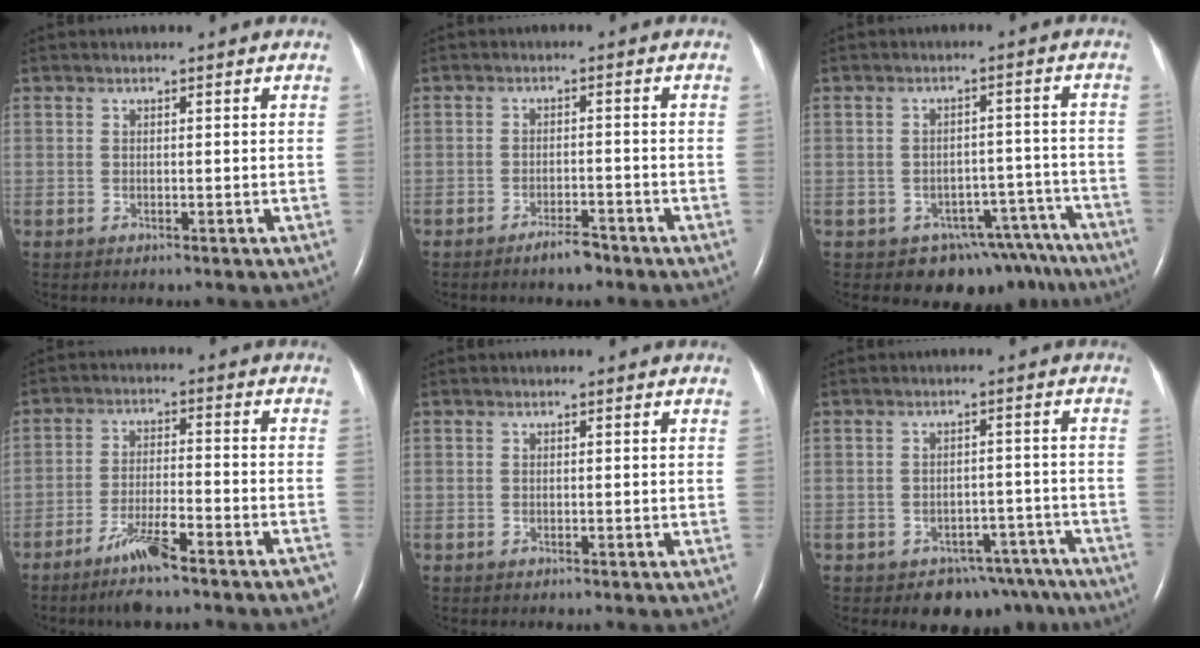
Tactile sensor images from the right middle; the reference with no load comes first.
{"total": 3.0, "force": [-2.5, 0.7, 1.6], "torque": [-0.030, 0.000, -0.039]}
{"total": 10.4, "force": [-7.8, 6.4, 2.2], "torque": [-0.002, 0.037, -0.091]}
{"total": 9.5, "force": [-7.0, 0.8, 6.4], "torque": [-0.103, -0.011, -0.119]}
{"total": 0.0}
{"total": 8.7, "force": [-6.8, 5.1, 1.6], "torque": [0.005, 0.027, -0.081]}